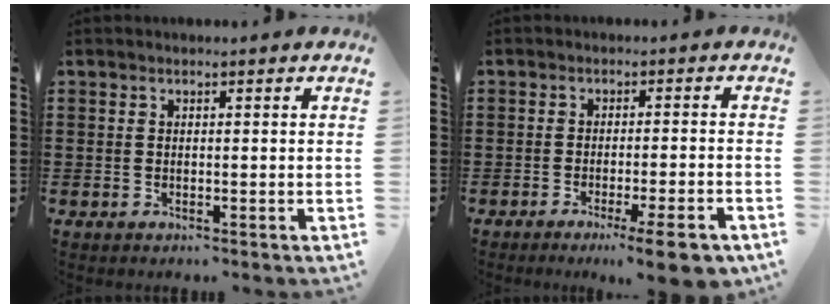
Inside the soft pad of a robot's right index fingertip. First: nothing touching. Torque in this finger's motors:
{"motor_torque": [1.12, -1.02, 0.25, 0.13]}